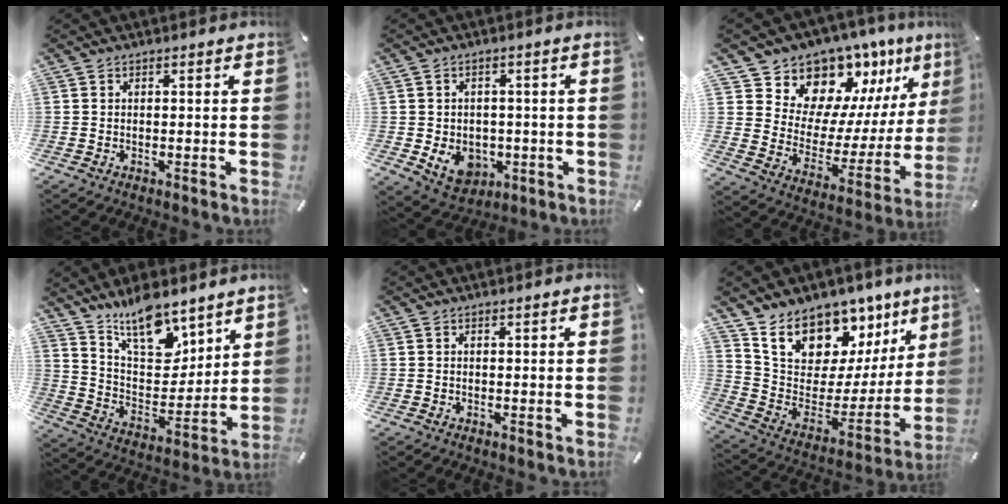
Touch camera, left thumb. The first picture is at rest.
{"total": 7.3, "force": [-1.8, 6.3, 3.3], "torque": [-0.045, 0.005, -0.032]}
{"total": 12.9, "force": [11.2, 6.4, 0.4], "torque": [-0.002, -0.134, 0.194]}
{"total": 14.7, "force": [12.1, 6.3, 5.6], "torque": [-0.106, -0.083, 0.224]}
{"total": 0.0}
{"total": 13.9, "force": [11.8, 7.1, 1.9], "torque": [-0.040, -0.120, 0.210]}